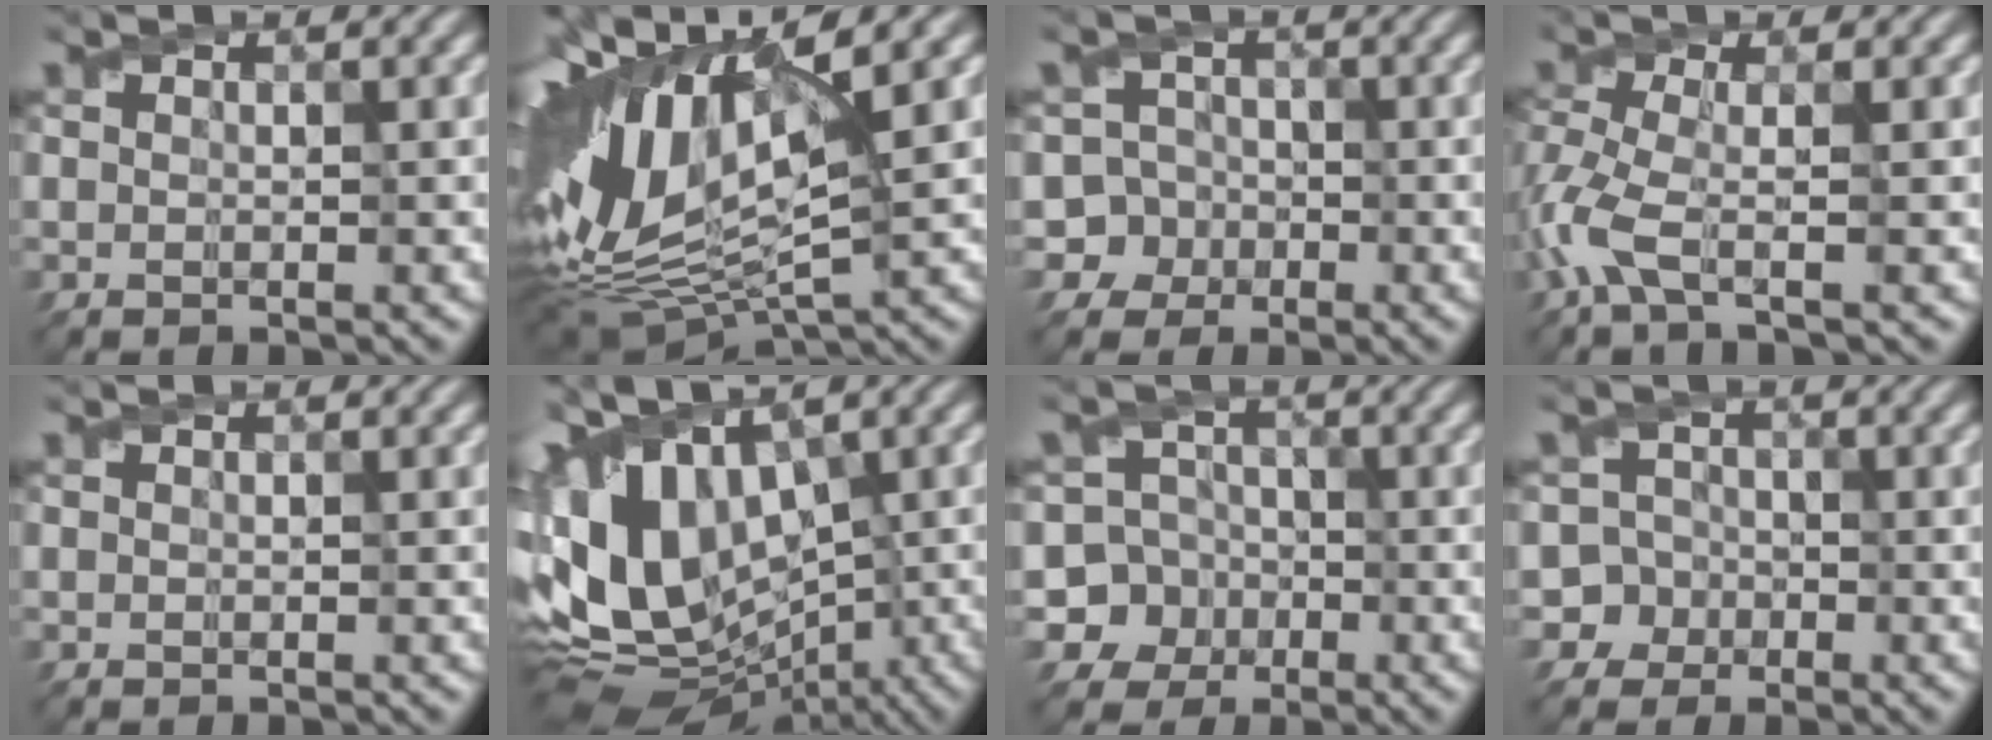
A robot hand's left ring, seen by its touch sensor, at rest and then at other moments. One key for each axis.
{"total": 13.0, "fx": 3.5, "fy": 6.0, "fz": 11.0, "tx": -0.261, "ty": 0.017, "tz": 0.075}
{"total": 6.8, "fx": -2.4, "fy": 6.2, "fz": 0.8, "tx": -0.005, "ty": 0.011, "tz": -0.070}
{"total": 3.7, "fx": -2.0, "fy": 0.3, "fz": 3.2, "tx": -0.089, "ty": -0.002, "tz": -0.045}
{"total": 0.0}
{"total": 13.8, "fx": 1.2, "fy": 9.0, "fz": 10.4, "tx": -0.211, "ty": -0.007, "tz": 0.057}
{"total": 9.5, "fx": -2.7, "fy": 9.0, "fz": 1.3, "tx": -0.056, "ty": 0.011, "tz": -0.062}
{"total": 5.3, "fx": -2.4, "fy": 4.7, "fz": 0.2, "tx": 0.014, "ty": 0.006, "tz": -0.059}